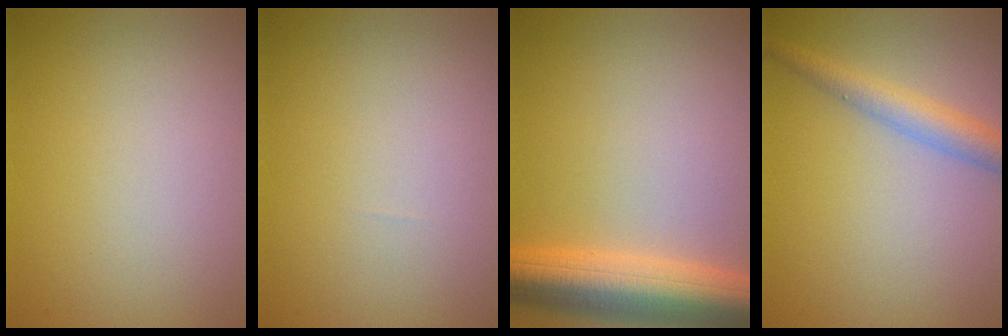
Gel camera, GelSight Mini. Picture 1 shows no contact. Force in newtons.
{"total": 0.0}
{"total": 7.7, "press": 7.7, "slide": 0.3}
{"total": 3.3, "press": 3.3, "slide": 0.1}